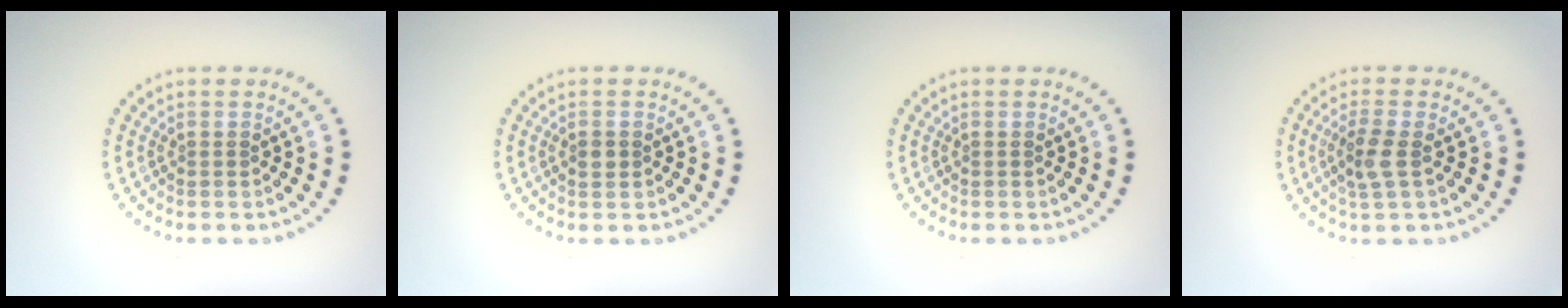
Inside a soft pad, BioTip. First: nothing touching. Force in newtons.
{"total": 1.2, "press": 1.2, "slide": 0.1}
{"total": 0.0}
{"total": 2.5, "press": 2.3, "slide": 1.0}